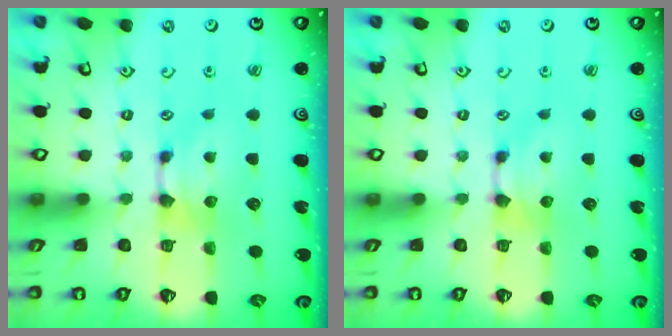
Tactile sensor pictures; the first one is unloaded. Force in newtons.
{"total": 0.0}